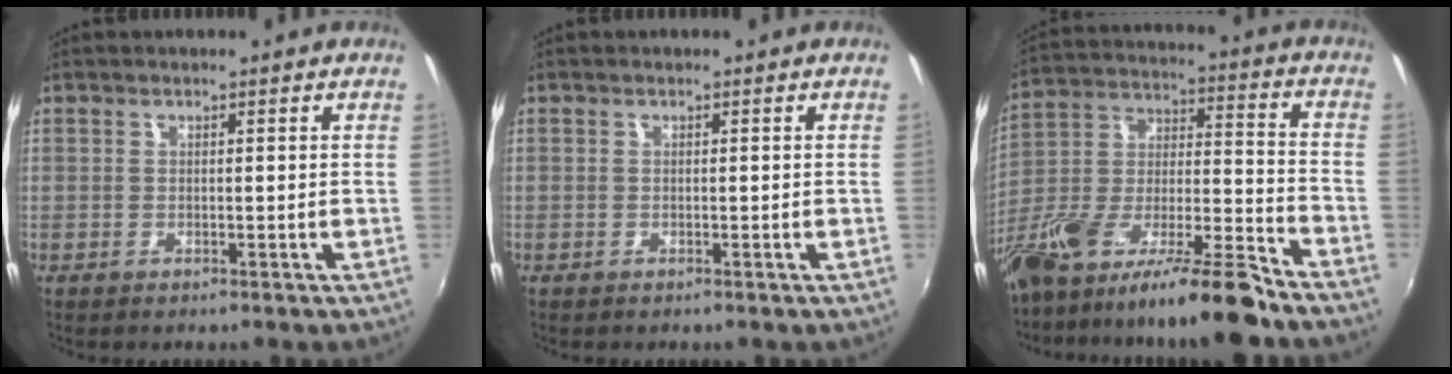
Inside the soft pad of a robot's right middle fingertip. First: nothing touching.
{"total": 0.0}
{"total": 20.8, "force": [-15.3, 2.6, 13.8], "torque": [-0.241, -0.025, -0.269]}